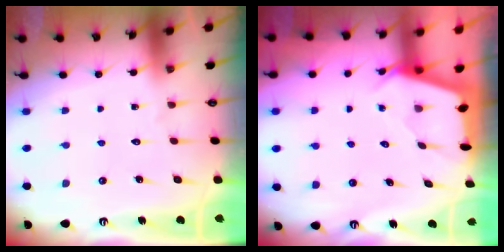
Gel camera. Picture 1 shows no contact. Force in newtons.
{"total": 2.4, "press": 2.4, "slide": 0.3}